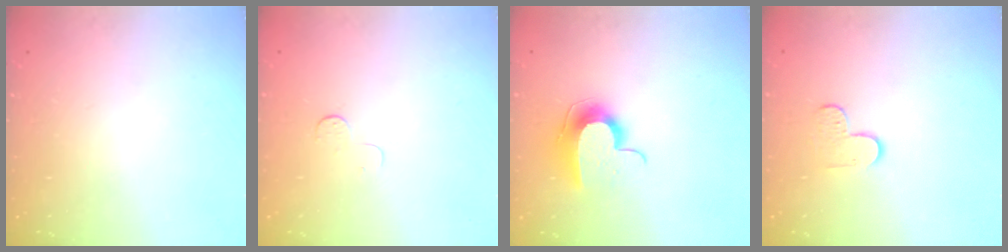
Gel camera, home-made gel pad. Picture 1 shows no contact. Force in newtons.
{"total": 3.5, "press": 3.5, "slide": 0.3}
{"total": 9.6, "press": 9.6, "slide": 0.7}
{"total": 3.8, "press": 3.8, "slide": 0.4}